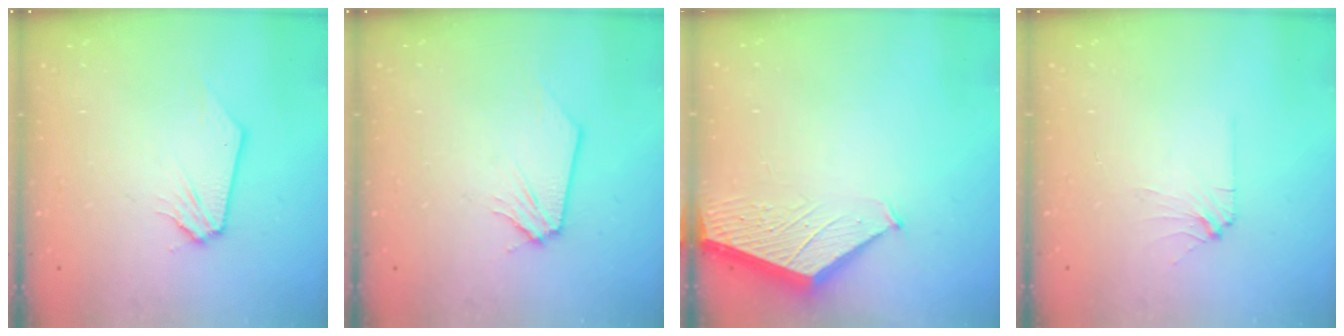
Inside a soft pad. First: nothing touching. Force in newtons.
{"total": 0.0}
{"total": 1.8, "press": 1.8, "slide": 0.2}
{"total": 2.9, "press": 2.8, "slide": 0.5}